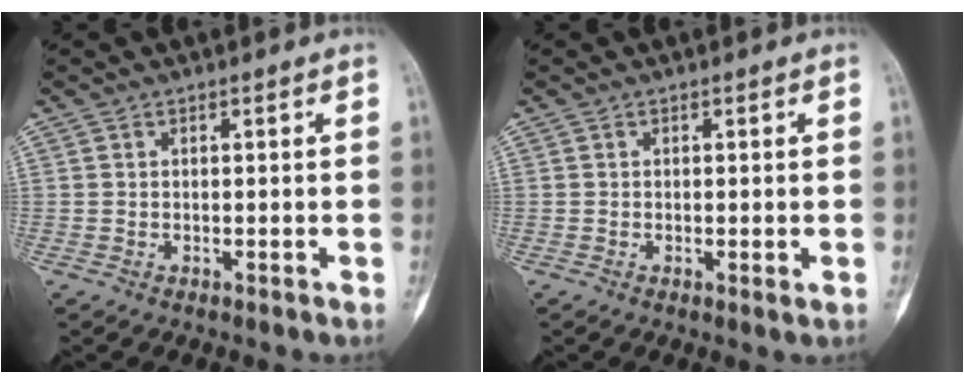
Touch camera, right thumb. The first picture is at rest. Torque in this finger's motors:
{"motor_torque": [-0.30, 0.08, -0.20, -0.05, 0.03]}